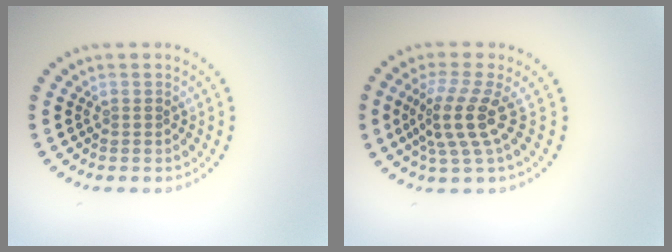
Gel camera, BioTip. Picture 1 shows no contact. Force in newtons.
{"total": 3.9, "press": 2.8, "slide": 2.7}